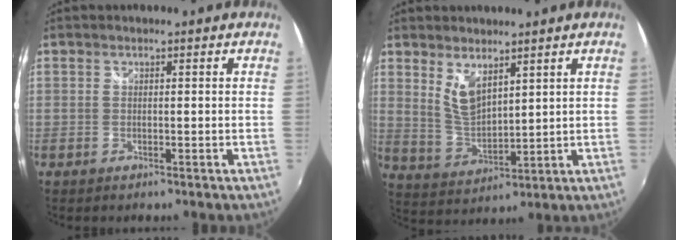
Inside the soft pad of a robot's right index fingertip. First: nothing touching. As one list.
[{"total": 6.4, "force": [4.0, 2.5, 4.4], "torque": [-0.081, -0.011, 0.084]}]